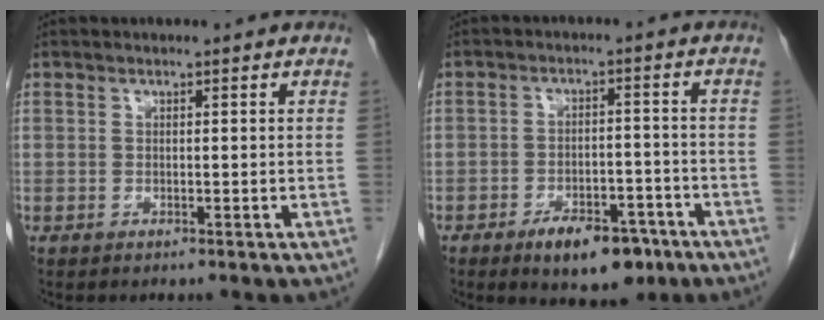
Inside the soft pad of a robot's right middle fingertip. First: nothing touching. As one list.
[{"total": 8.7, "force": [-5.5, 3.8, 5.5], "torque": [-0.076, 0.000, -0.079]}]